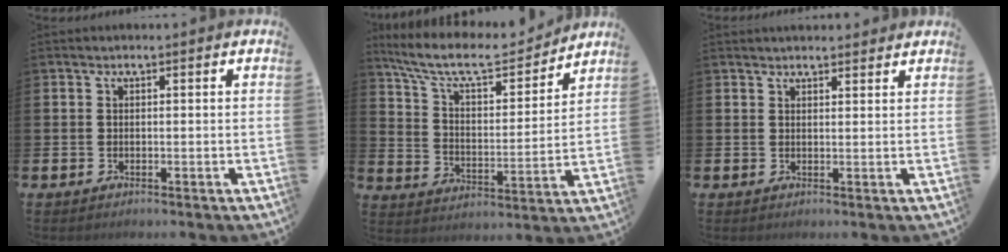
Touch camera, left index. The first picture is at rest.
{"total": 9.3, "force": [8.1, 2.8, 3.6], "torque": [-0.101, -0.054, 0.138]}
{"total": 1.7, "force": [1.7, 0.2, 0.0], "torque": [0.011, -0.011, 0.028]}